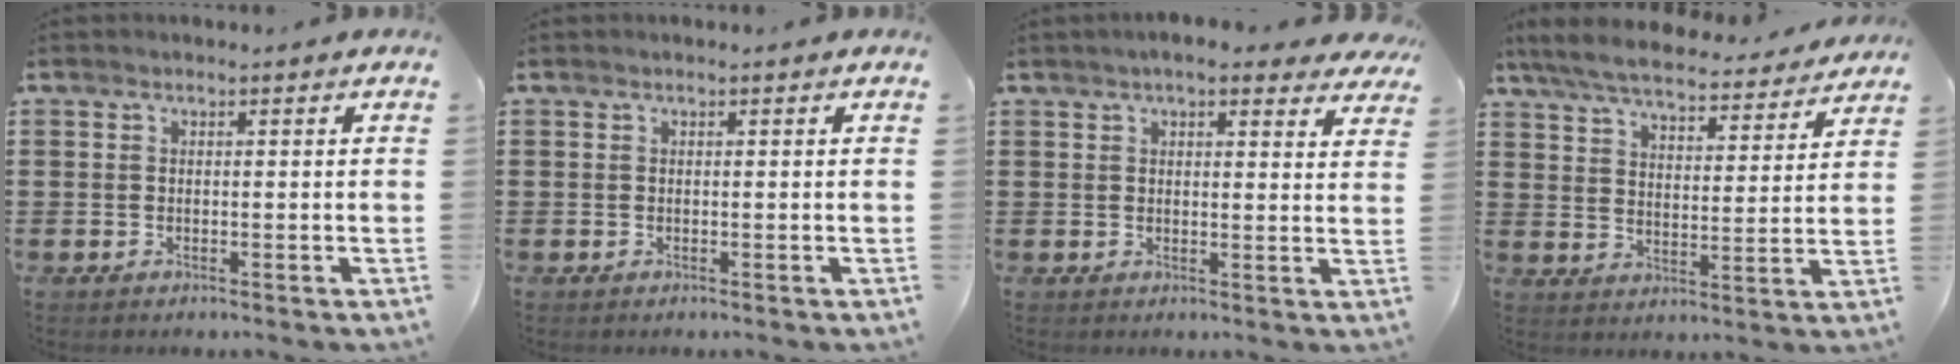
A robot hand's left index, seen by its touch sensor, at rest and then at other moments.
{"total": 0.0}
{"total": 4.6, "force": [3.9, 0.6, 2.3], "torque": [-0.056, -0.002, 0.070]}
{"total": 6.6, "force": [6.2, 0.6, 2.2], "torque": [-0.070, -0.035, 0.107]}